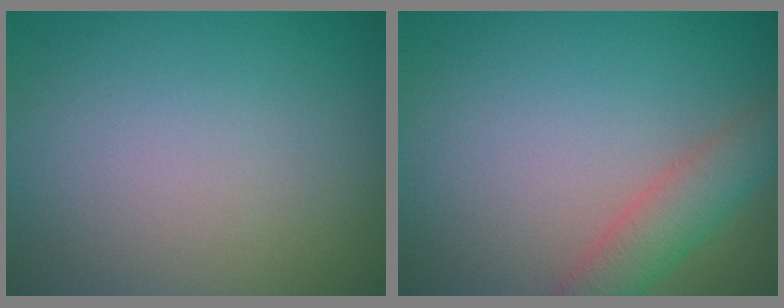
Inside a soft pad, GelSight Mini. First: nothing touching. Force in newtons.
{"total": 3.6, "press": 3.6, "slide": 0.1}